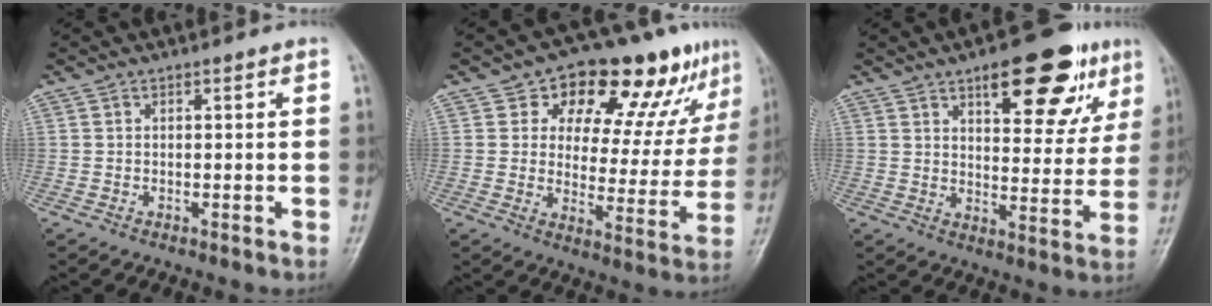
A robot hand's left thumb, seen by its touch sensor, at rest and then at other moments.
{"total": 17.4, "force": [10.4, 8.9, 10.7], "torque": [-0.080, -0.030, 0.146]}
{"total": 16.6, "force": [9.1, 6.9, 12.0], "torque": [-0.115, -0.037, 0.126]}